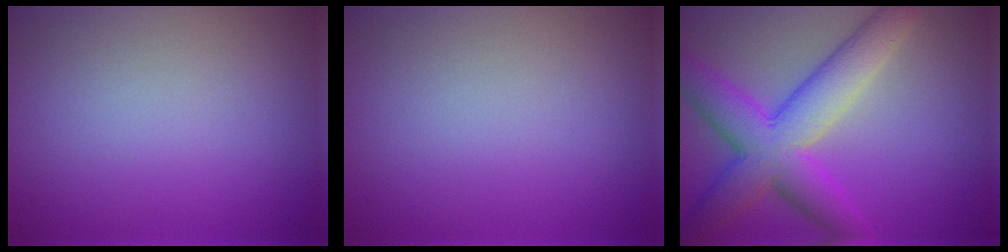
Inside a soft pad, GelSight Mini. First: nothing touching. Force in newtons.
{"total": 0.0}
{"total": 7.9, "press": 7.9, "slide": 0.2}